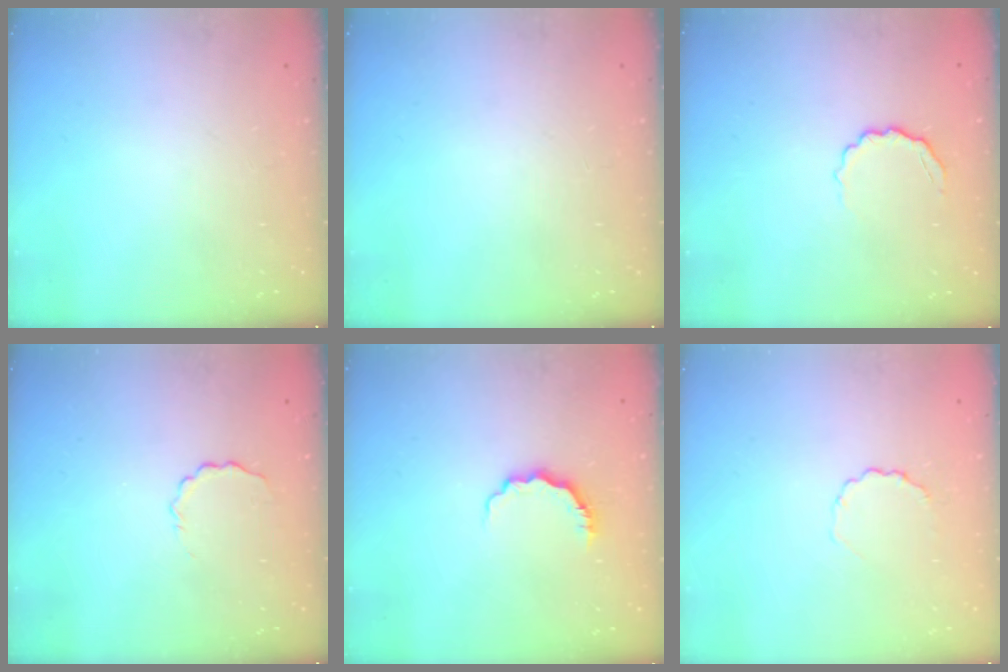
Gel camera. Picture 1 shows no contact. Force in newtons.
{"total": 0.0}
{"total": 5.3, "press": 5.2, "slide": 1.3}
{"total": 2.6, "press": 2.5, "slide": 0.8}
{"total": 6.3, "press": 6.2, "slide": 1.0}
{"total": 2.6, "press": 2.3, "slide": 1.0}